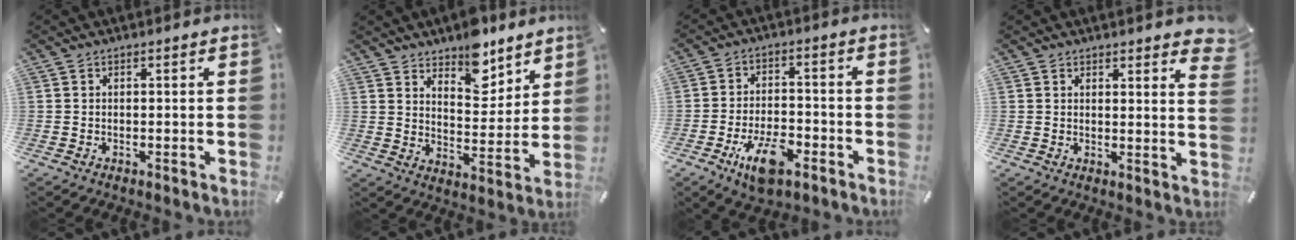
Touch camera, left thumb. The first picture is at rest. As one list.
[{"total": 9.6, "force": [8.0, 4.6, 2.6], "torque": [-0.023, -0.067, 0.144]}, {"total": 10.4, "force": [-5.7, 4.9, 7.2], "torque": [-0.129, 0.020, -0.100]}, {"total": 3.0, "force": [2.5, 0.9, 1.5], "torque": [-0.014, -0.017, 0.040]}]